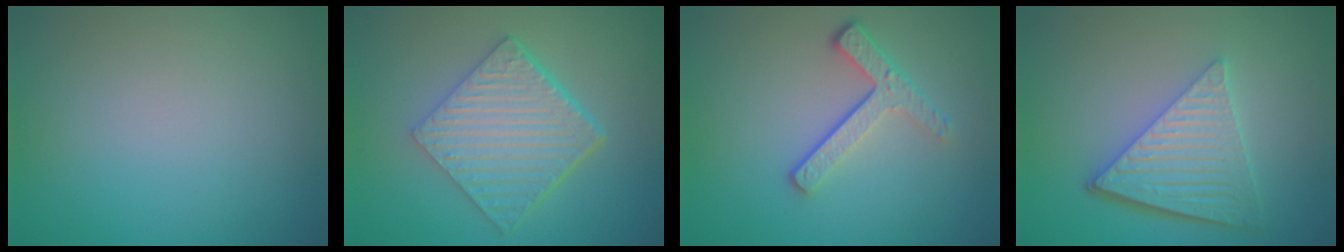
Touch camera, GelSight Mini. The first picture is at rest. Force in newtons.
{"total": 6.9, "press": 4.6, "slide": 5.1}
{"total": 3.6, "press": 2.6, "slide": 2.5}
{"total": 6.2, "press": 4.4, "slide": 4.4}